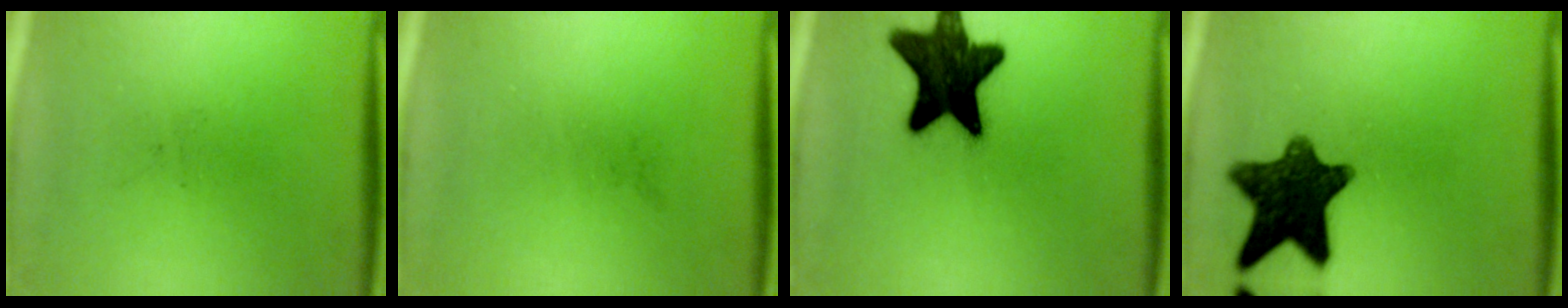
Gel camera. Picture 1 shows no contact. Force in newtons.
{"total": 0.0}
{"total": 16.1}
{"total": 12.1}